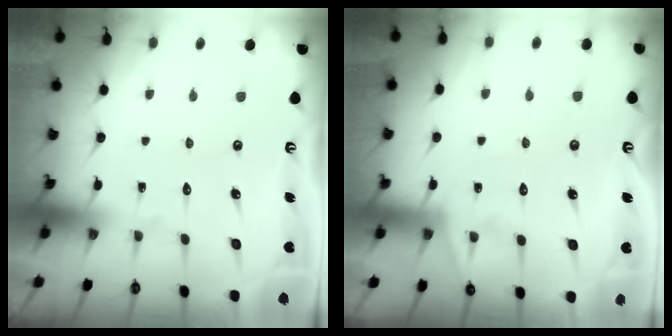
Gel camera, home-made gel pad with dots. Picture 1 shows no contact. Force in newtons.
{"total": 4.6, "press": 4.6, "slide": 0.6}